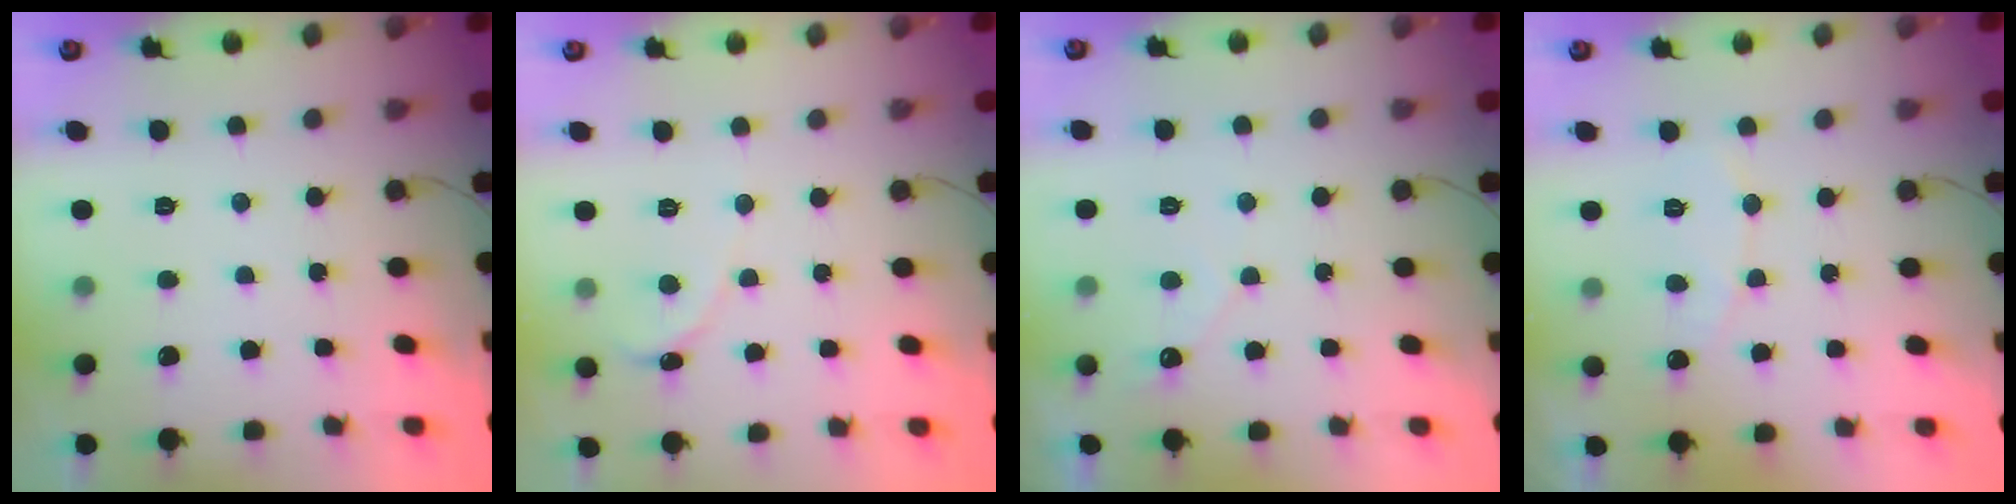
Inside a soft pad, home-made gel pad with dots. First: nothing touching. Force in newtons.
{"total": 0.0}
{"total": 2.7, "press": 2.7, "slide": 0.1}
{"total": 4.9, "press": 4.9, "slide": 0.4}